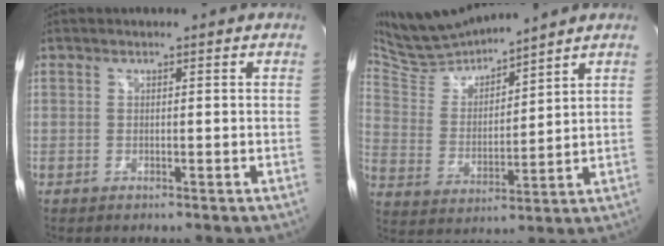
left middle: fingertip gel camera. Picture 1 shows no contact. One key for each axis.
{"total": 10.6, "fx": 10.4, "fy": 0.1, "fz": 2.0, "tx": -0.058, "ty": 0.009, "tz": 0.217}